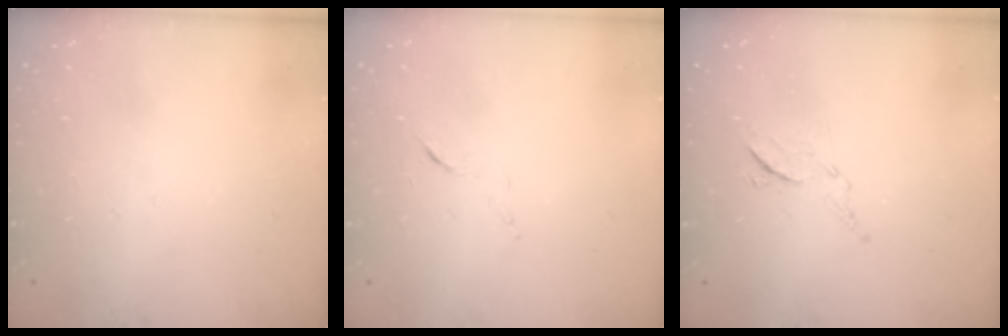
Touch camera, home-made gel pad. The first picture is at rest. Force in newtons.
{"total": 5.5, "press": 5.5, "slide": 0.5}
{"total": 6.8, "press": 6.8, "slide": 0.5}